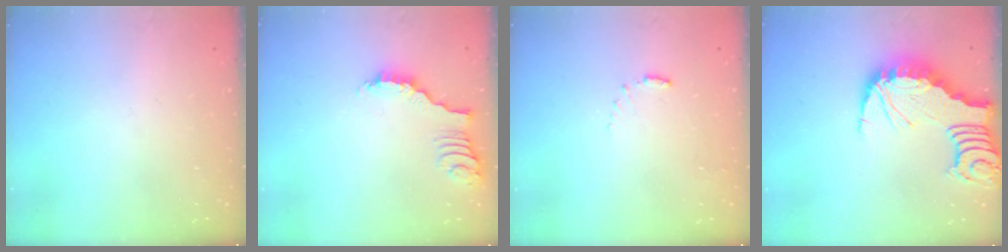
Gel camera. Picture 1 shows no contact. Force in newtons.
{"total": 2.2, "press": 2.1, "slide": 0.4}
{"total": 3.6, "press": 3.6, "slide": 0.4}
{"total": 4.2, "press": 4.2, "slide": 0.5}